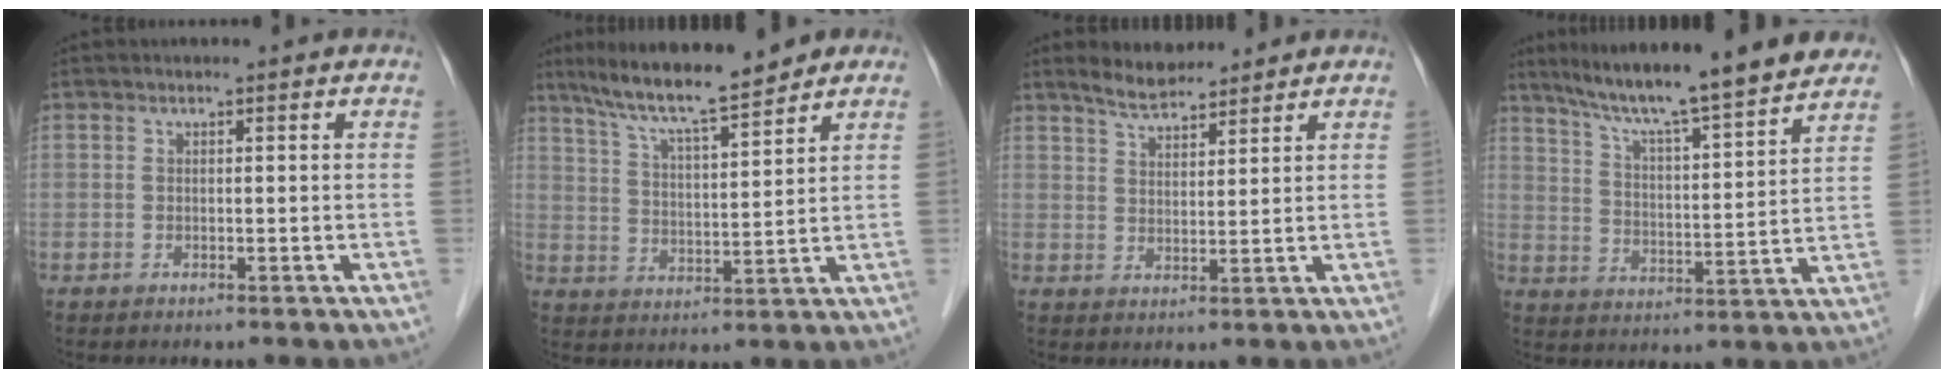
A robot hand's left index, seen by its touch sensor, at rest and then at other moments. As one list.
[{"total": 12.1, "force": [10.1, 1.1, 6.6], "torque": [-0.111, 0.016, 0.173]}, {"total": 5.1, "force": [4.7, 1.3, 1.6], "torque": [-0.039, 0.013, 0.089]}, {"total": 17.6, "force": [15.4, 0.6, 8.6], "torque": [-0.134, 0.013, 0.228]}]